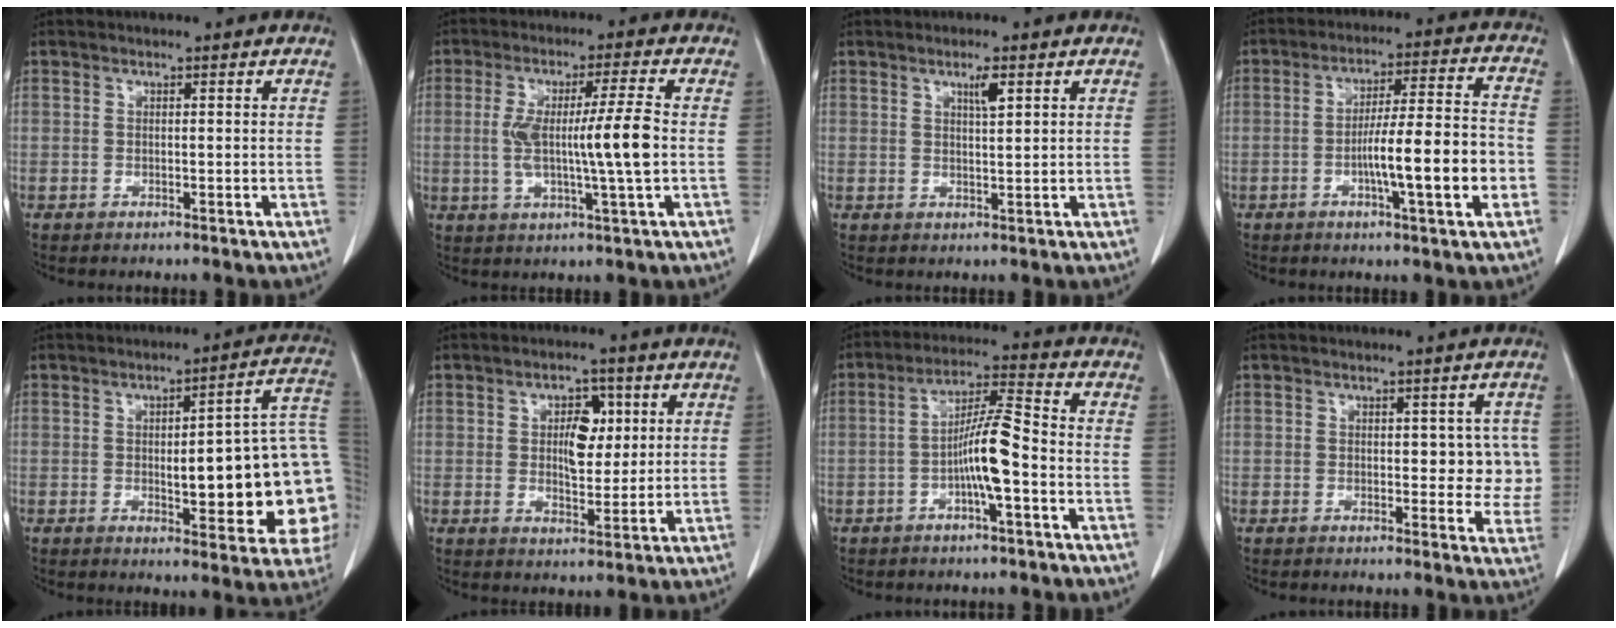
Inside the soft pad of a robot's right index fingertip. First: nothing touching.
{"total": 10.1, "force": [-0.3, -0.3, 10.1], "torque": [-0.188, 0.003, -0.005]}
{"total": 2.4, "force": [1.3, 0.2, 2.0], "torque": [-0.037, -0.002, 0.022]}
{"total": 10.3, "force": [-2.8, 0.4, 9.9], "torque": [-0.157, 0.004, -0.045]}
{"total": 19.3, "force": [-1.7, 4.2, 18.8], "torque": [-0.168, 0.033, -0.006]}
{"total": 6.3, "force": [1.6, 3.3, 5.1], "torque": [-0.079, 0.009, 0.029]}
{"total": 8.3, "force": [-2.3, 0.6, 7.9], "torque": [-0.150, 0.015, -0.043]}
{"total": 4.9, "force": [0.6, 2.9, 3.9], "torque": [-0.024, 0.009, 0.008]}